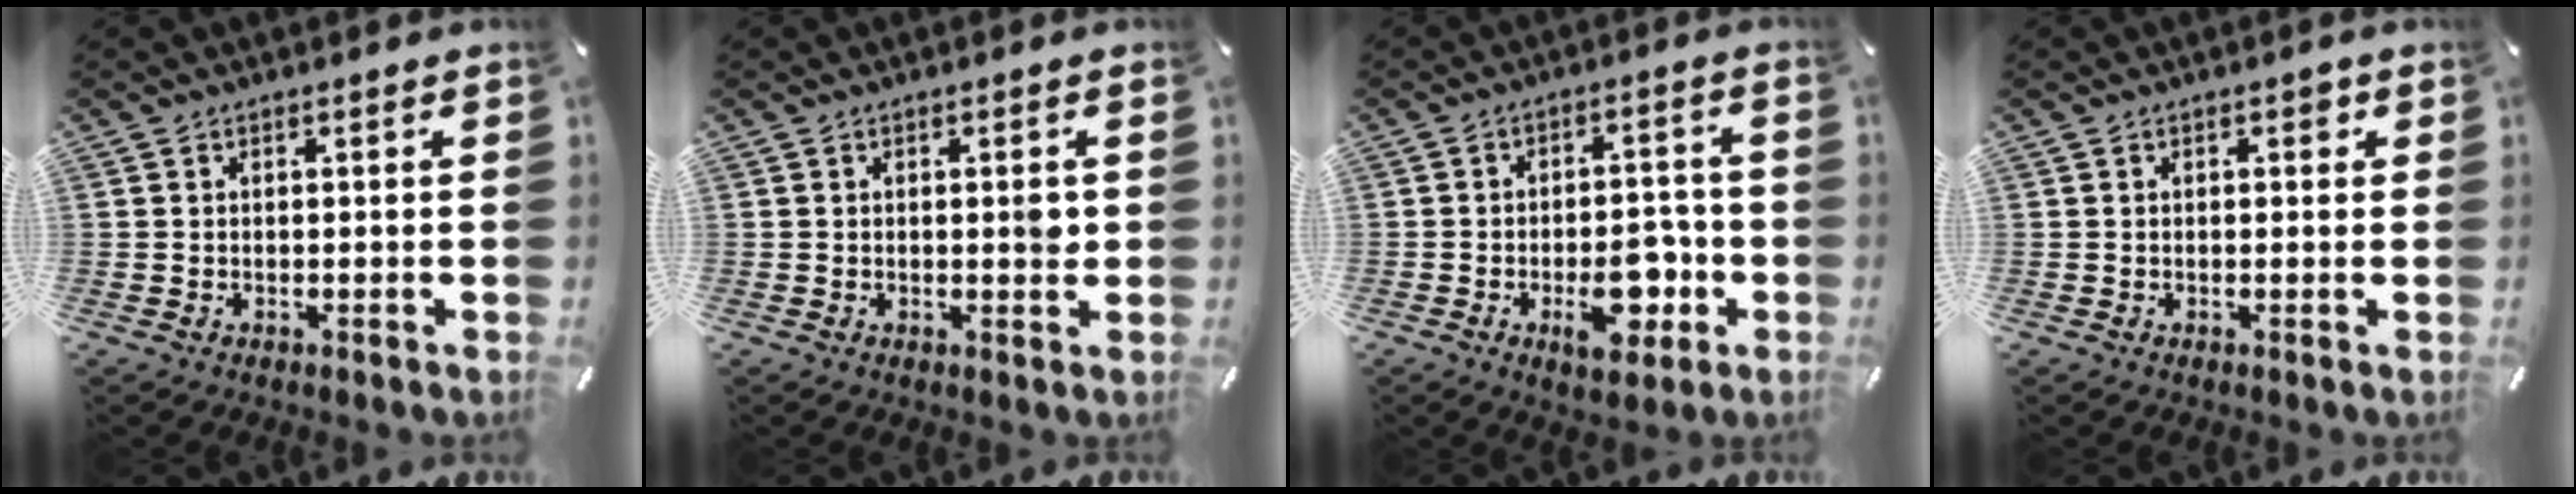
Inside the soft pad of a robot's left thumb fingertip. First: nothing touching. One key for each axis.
{"total": 2.5, "fx": 0.3, "fy": 0.9, "fz": 2.3, "tx": -0.020, "ty": -0.007, "tz": -0.002}
{"total": 11.3, "fx": -3.6, "fy": 6.6, "fz": 8.4, "tx": -0.106, "ty": 0.009, "tz": -0.056}
{"total": 1.4, "fx": 0.3, "fy": 0.8, "fz": 1.1, "tx": -0.014, "ty": 0.003, "tz": 0.002}